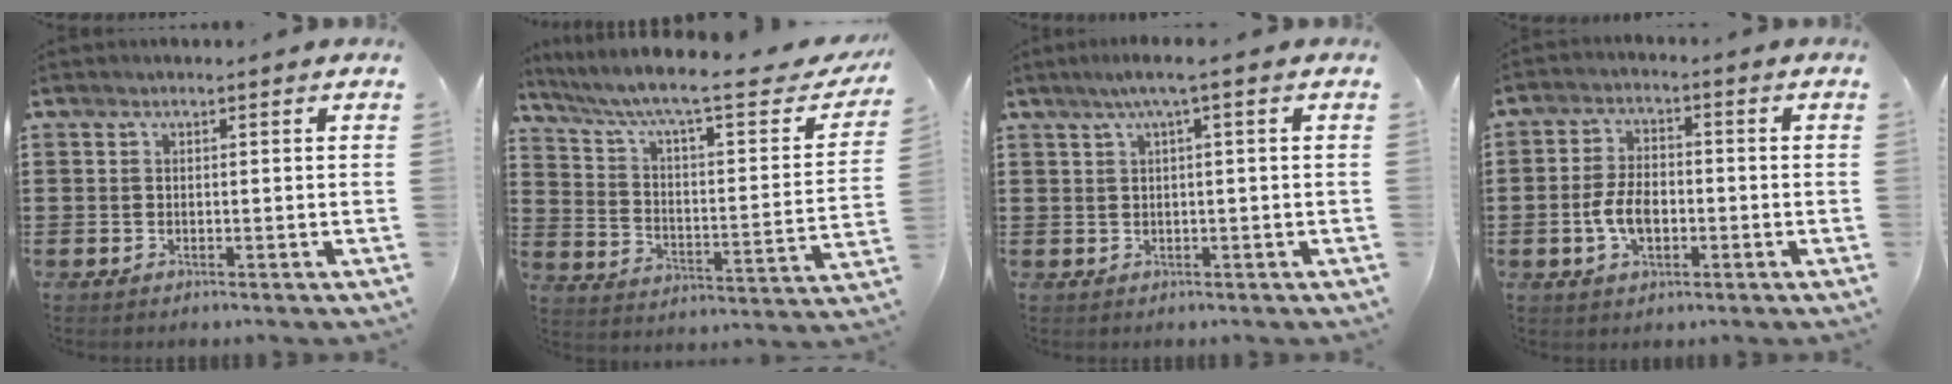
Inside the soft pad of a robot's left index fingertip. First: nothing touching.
{"total": 8.9, "force": [6.3, 1.2, 6.1], "torque": [-0.133, -0.036, 0.096]}
{"total": 2.7, "force": [0.6, -0.2, 2.6], "torque": [-0.047, -0.001, 0.010]}
{"total": 5.8, "force": [-1.3, 3.2, 4.7], "torque": [-0.095, -0.003, -0.028]}